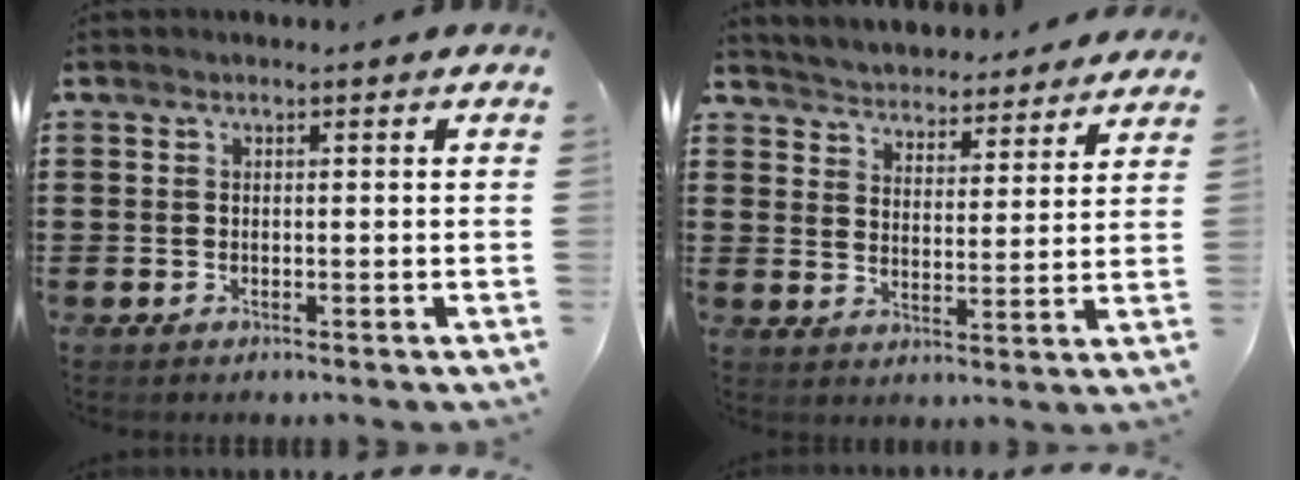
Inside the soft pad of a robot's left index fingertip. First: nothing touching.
{"total": 4.0, "force": [4.0, -0.2, -0.7], "torque": [-0.012, -0.040, 0.063]}